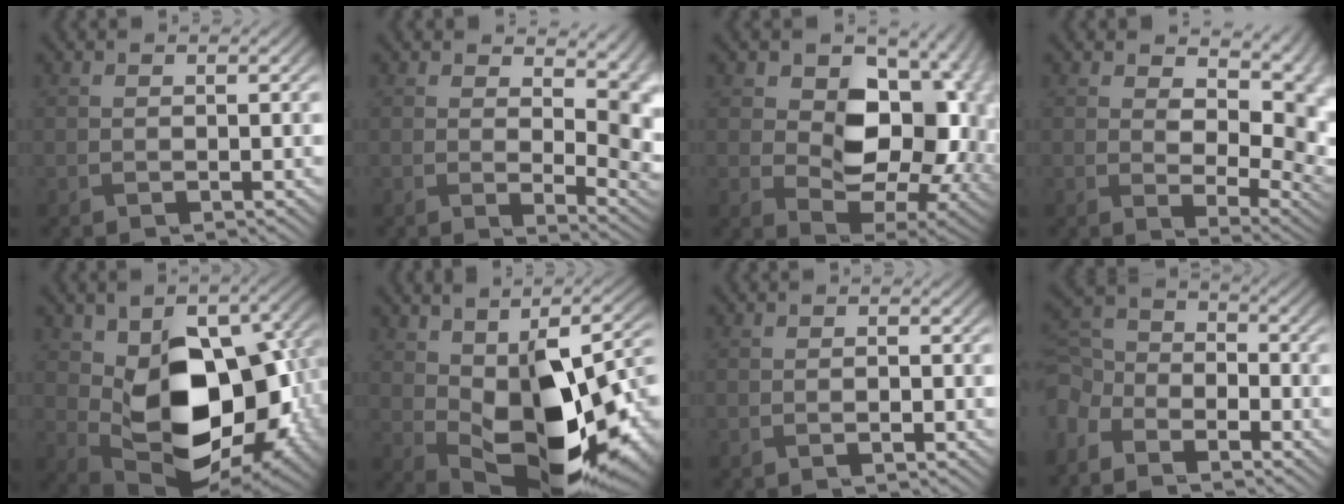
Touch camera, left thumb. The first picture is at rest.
{"total": 7.8, "force": [3.0, 3.9, 6.0], "torque": [-0.077, -0.016, 0.058]}
{"total": 15.2, "force": [2.4, 10.8, 10.4], "torque": [-0.139, 0.007, 0.054]}
{"total": 9.1, "force": [3.0, 4.9, 7.0], "torque": [-0.121, -0.007, 0.052]}
{"total": 15.2, "force": [-0.8, 9.3, 12.0], "torque": [-0.179, -0.034, -0.003]}
{"total": 17.4, "force": [-1.7, 8.8, 14.8], "torque": [-0.236, -0.023, -0.015]}
{"total": 0.8, "force": [-0.8, 0.0, 0.2], "torque": [0.000, -0.001, -0.015]}
{"total": 7.7, "force": [-5.4, 4.3, 3.3], "torque": [-0.098, -0.013, -0.117]}